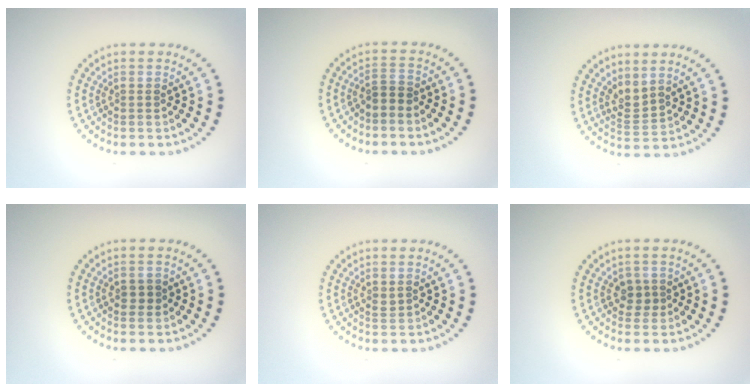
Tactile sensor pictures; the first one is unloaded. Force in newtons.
{"total": 1.7, "press": 1.4, "slide": 0.9}
{"total": 2.2, "press": 1.4, "slide": 1.7}
{"total": 1.2, "press": 1.2, "slide": 0.2}
{"total": 0.6, "press": 0.5, "slide": 0.1}
{"total": 1.5, "press": 1.2, "slide": 0.9}